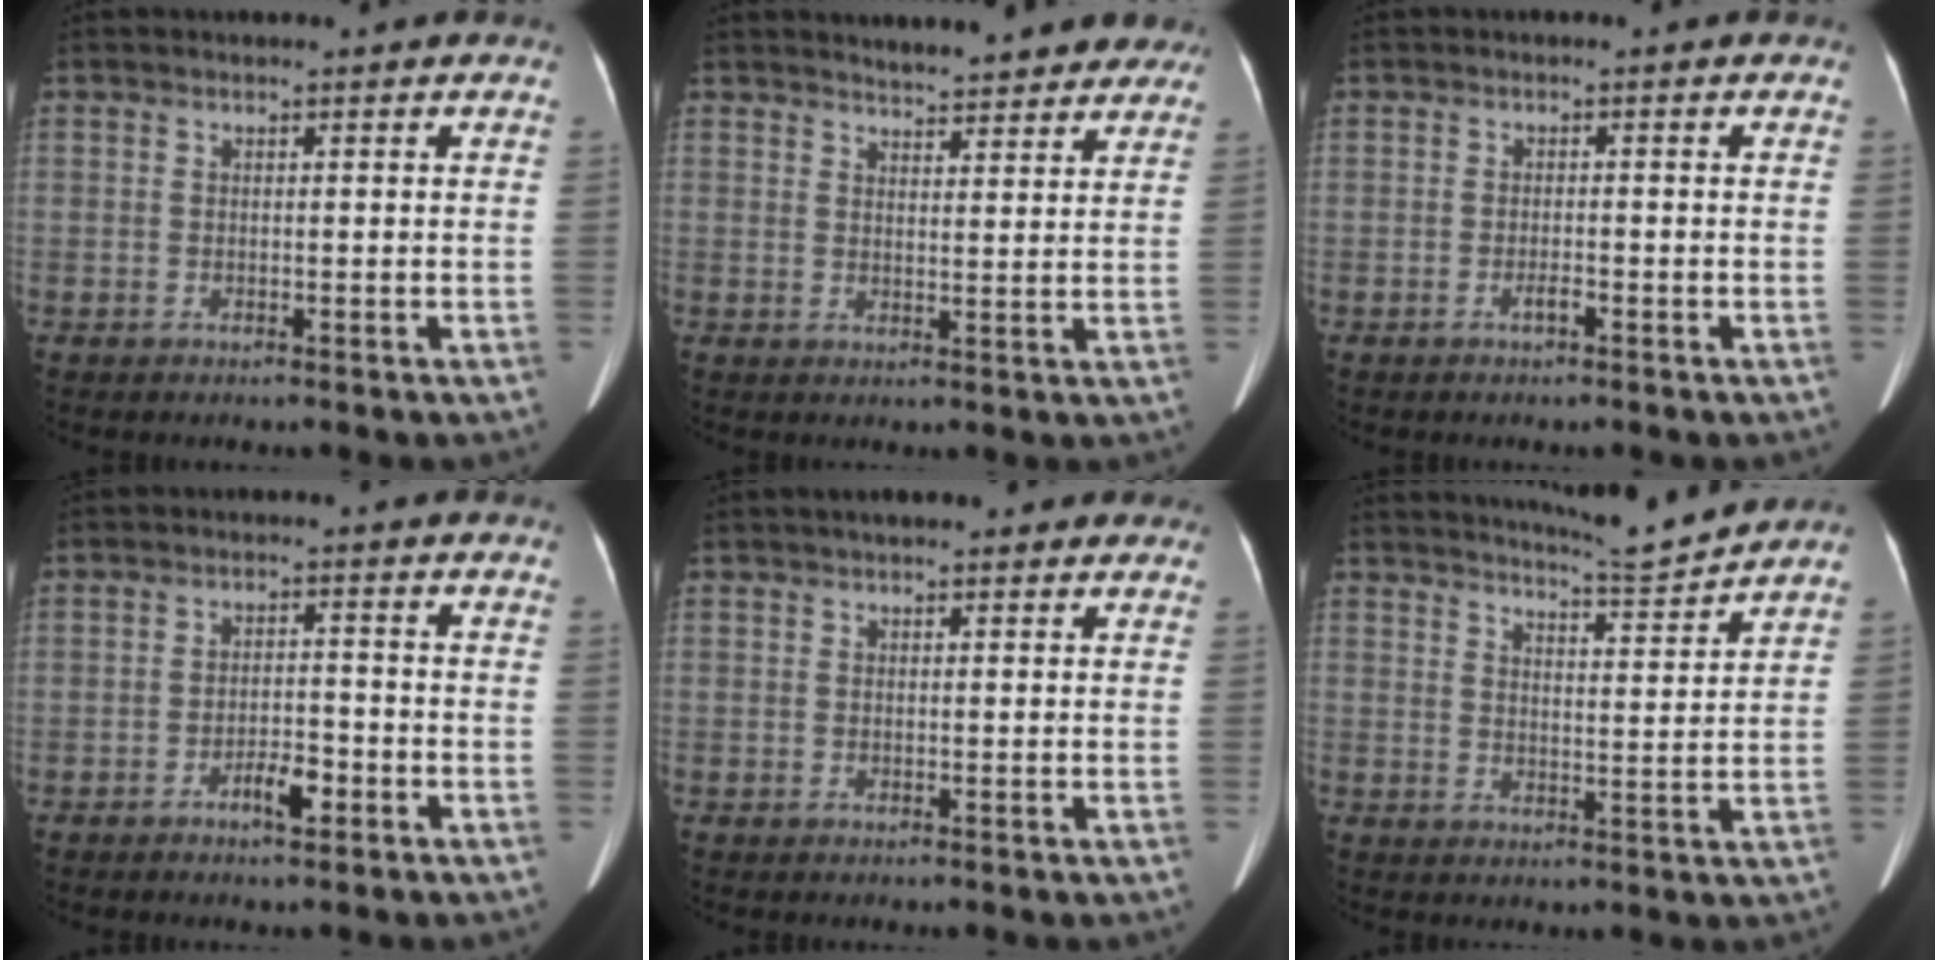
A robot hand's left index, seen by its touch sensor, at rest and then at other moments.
{"total": 10.7, "force": [9.9, 2.3, 3.6], "torque": [-0.031, 0.005, 0.108]}
{"total": 1.2, "force": [-0.8, 0.2, 0.8], "torque": [-0.018, 0.000, -0.014]}
{"total": 3.6, "force": [-2.2, 1.1, 2.7], "torque": [-0.047, 0.003, -0.038]}
{"total": 4.5, "force": [3.3, 1.6, 2.6], "torque": [-0.028, 0.028, 0.044]}
{"total": 7.9, "force": [7.6, -1.3, 1.6], "torque": [-0.036, -0.014, 0.116]}